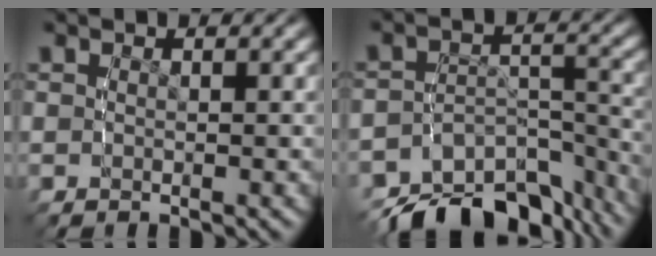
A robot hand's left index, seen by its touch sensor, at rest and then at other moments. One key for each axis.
{"total": 11.3, "fx": -9.2, "fy": 4.6, "fz": 4.5, "tx": -0.054, "ty": -0.020, "tz": -0.140}